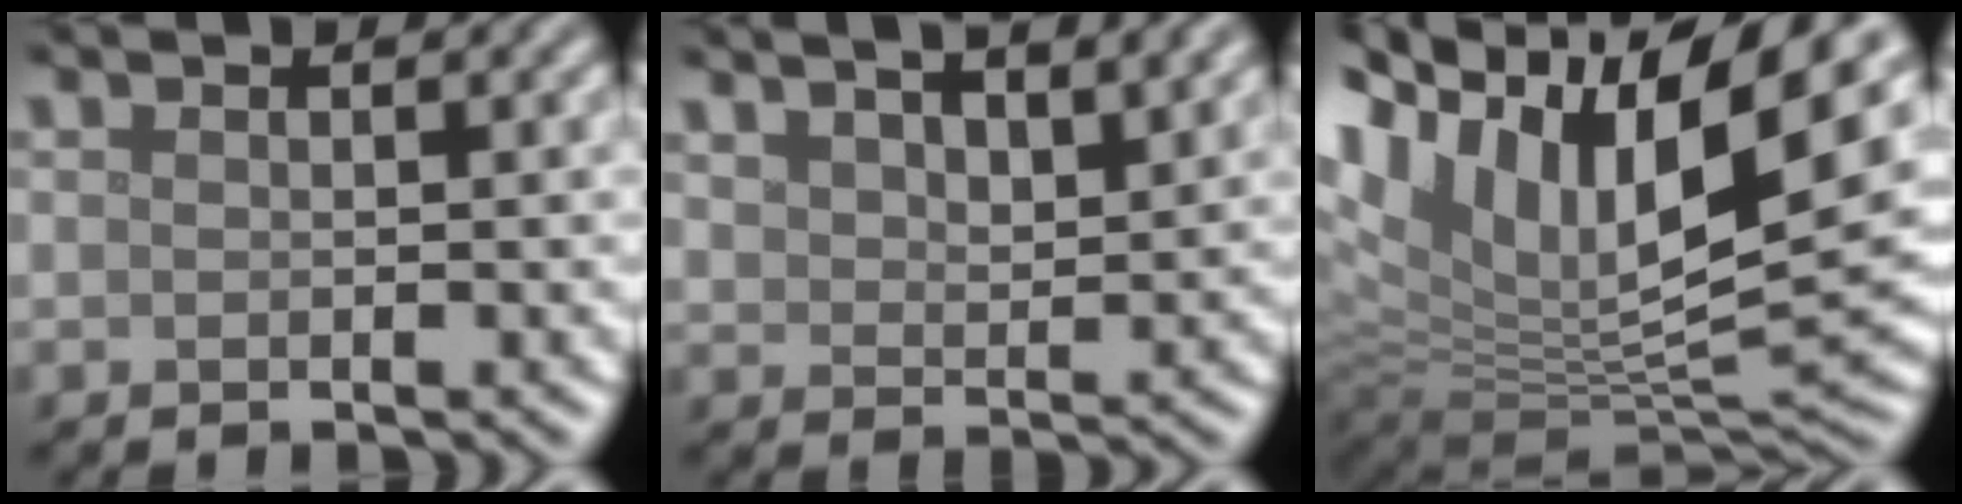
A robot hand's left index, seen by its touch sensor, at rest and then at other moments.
{"total": 8.5, "force": [5.6, 3.6, 5.3], "torque": [-0.076, 0.026, 0.070]}
{"total": 16.7, "force": [6.3, 8.0, 13.3], "torque": [-0.258, 0.011, 0.110]}